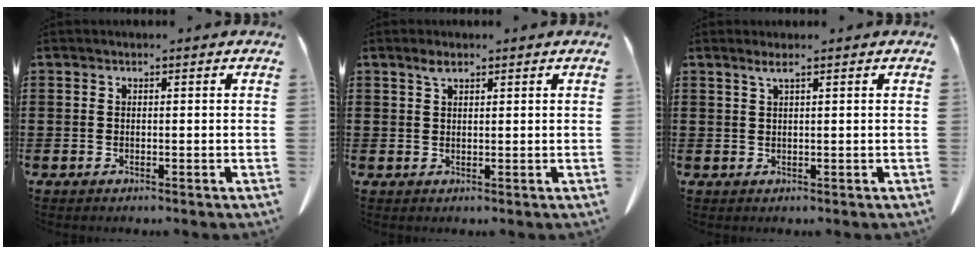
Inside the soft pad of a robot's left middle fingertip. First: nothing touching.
{"total": 1.7, "force": [1.2, 0.6, 1.1], "torque": [-0.026, 0.002, 0.021]}
{"total": 1.4, "force": [0.9, -0.1, 1.1], "torque": [-0.024, -0.002, 0.017]}